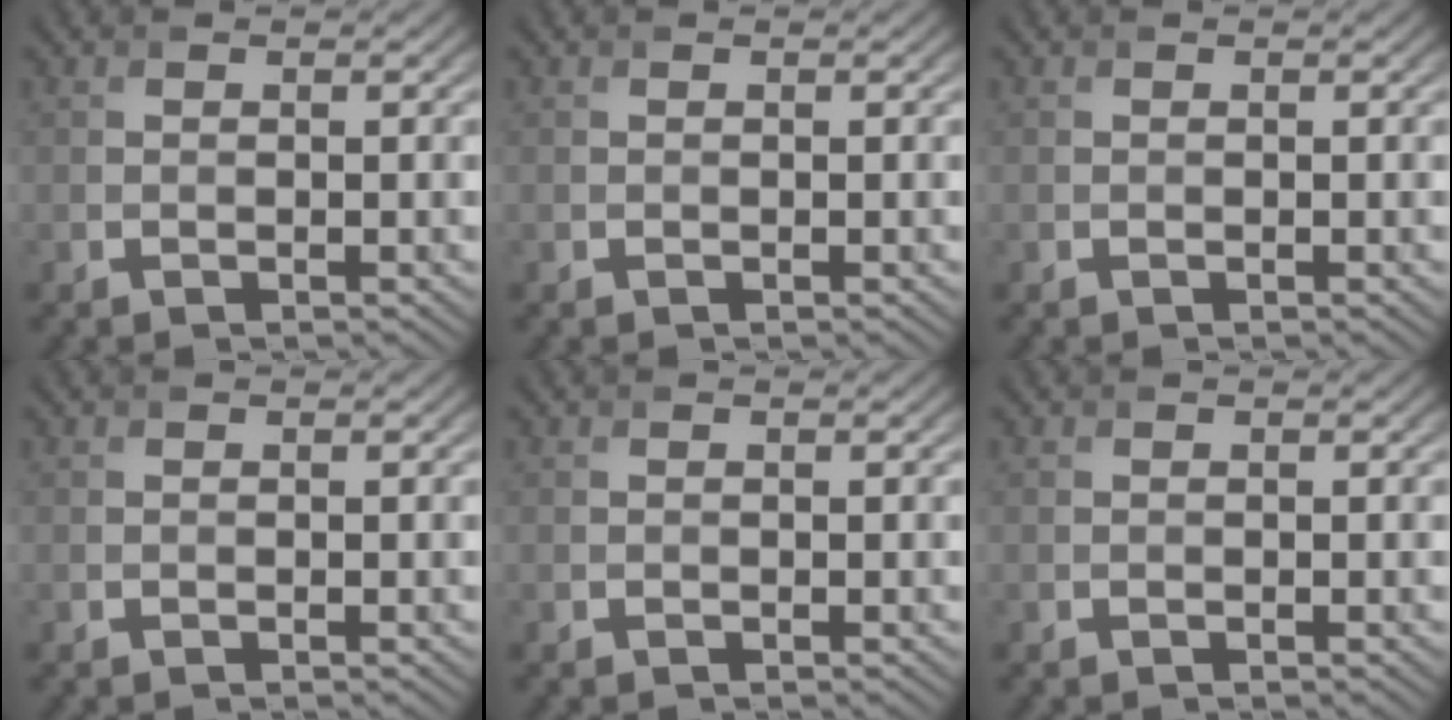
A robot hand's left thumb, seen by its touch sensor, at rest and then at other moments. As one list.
[{"total": 0.0}, {"total": 0.0}, {"total": 0.0}, {"total": 0.0}, {"total": 0.0}]